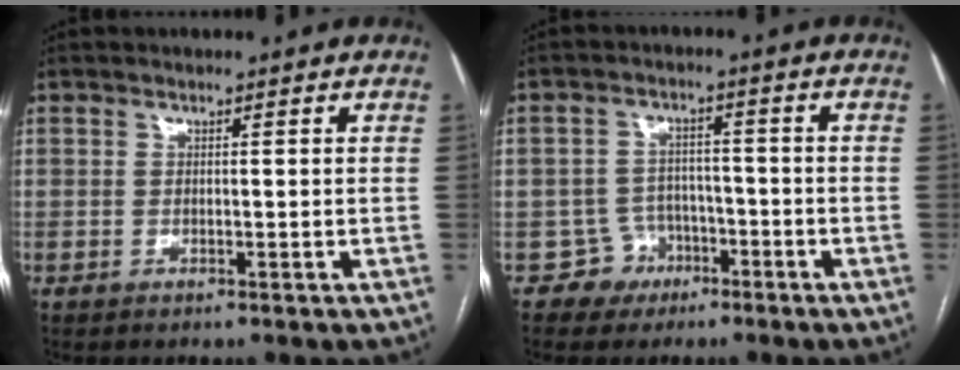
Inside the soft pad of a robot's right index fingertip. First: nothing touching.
{"total": 4.7, "force": [-2.4, 4.0, -0.4], "torque": [0.017, 0.016, -0.036]}